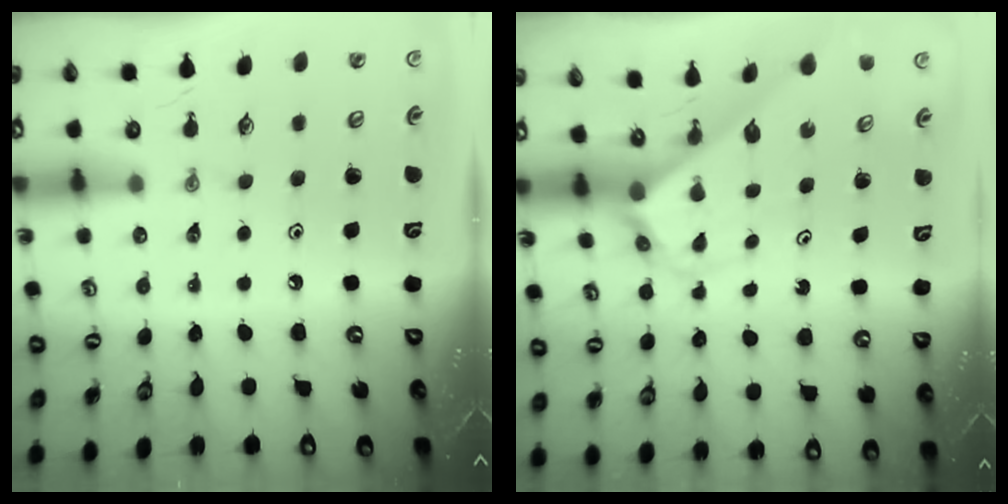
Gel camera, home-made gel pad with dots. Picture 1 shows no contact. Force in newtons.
{"total": 2.9, "press": 2.9, "slide": 0.3}